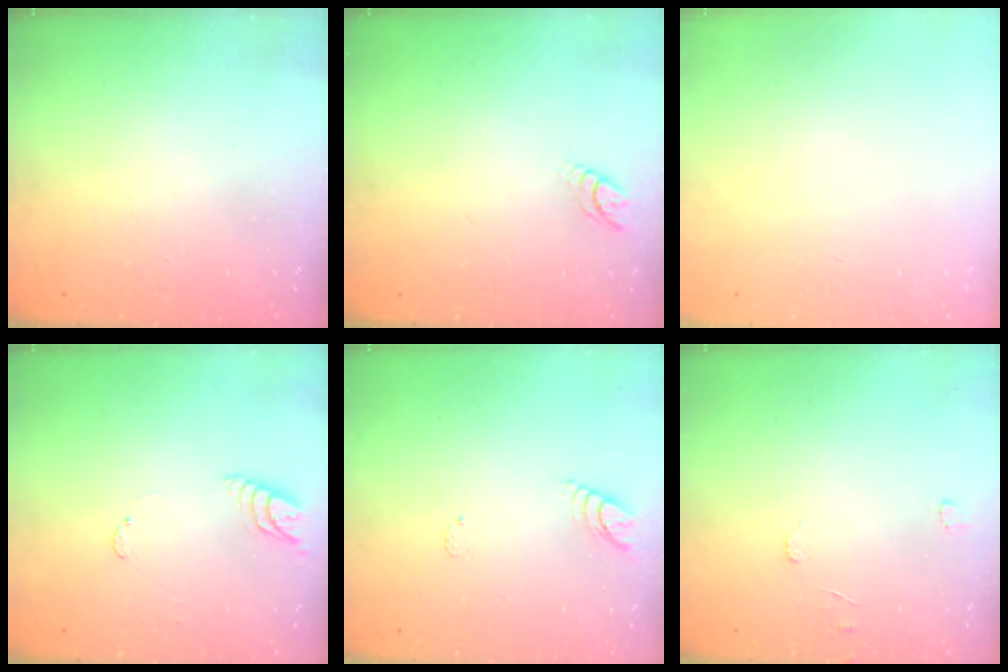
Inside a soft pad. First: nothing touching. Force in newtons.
{"total": 3.9, "press": 3.9, "slide": 0.1}
{"total": 0.0}
{"total": 5.2, "press": 5.2, "slide": 0.6}
{"total": 4.8, "press": 4.8, "slide": 0.4}
{"total": 6.6, "press": 6.6, "slide": 0.5}